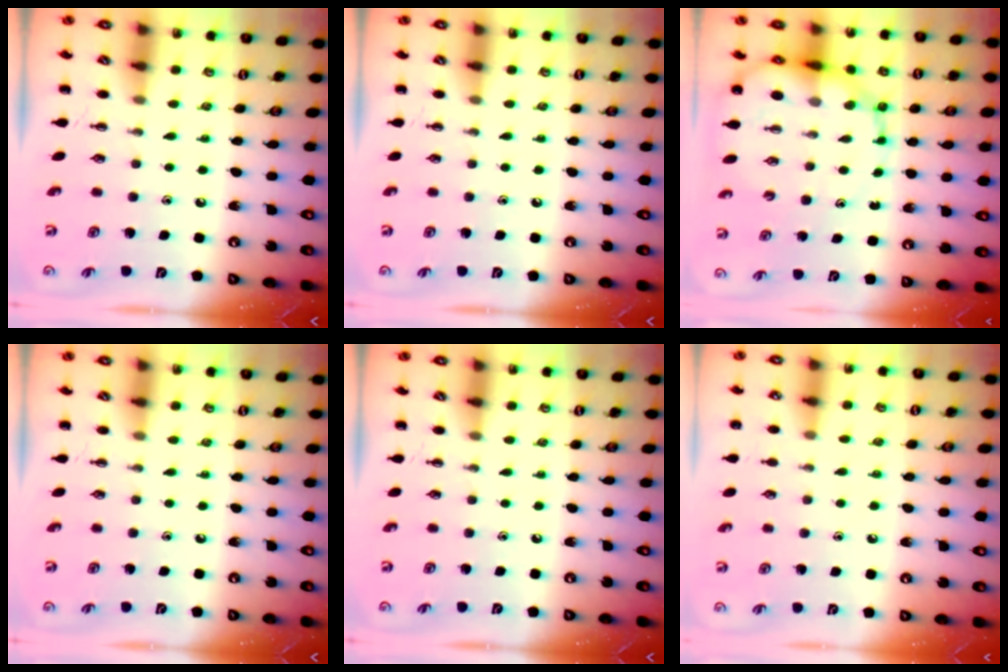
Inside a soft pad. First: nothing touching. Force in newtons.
{"total": 0.0}
{"total": 14.0, "press": 13.5, "slide": 3.7}
{"total": 0.0}
{"total": 0.0}
{"total": 6.6, "press": 6.2, "slide": 2.2}